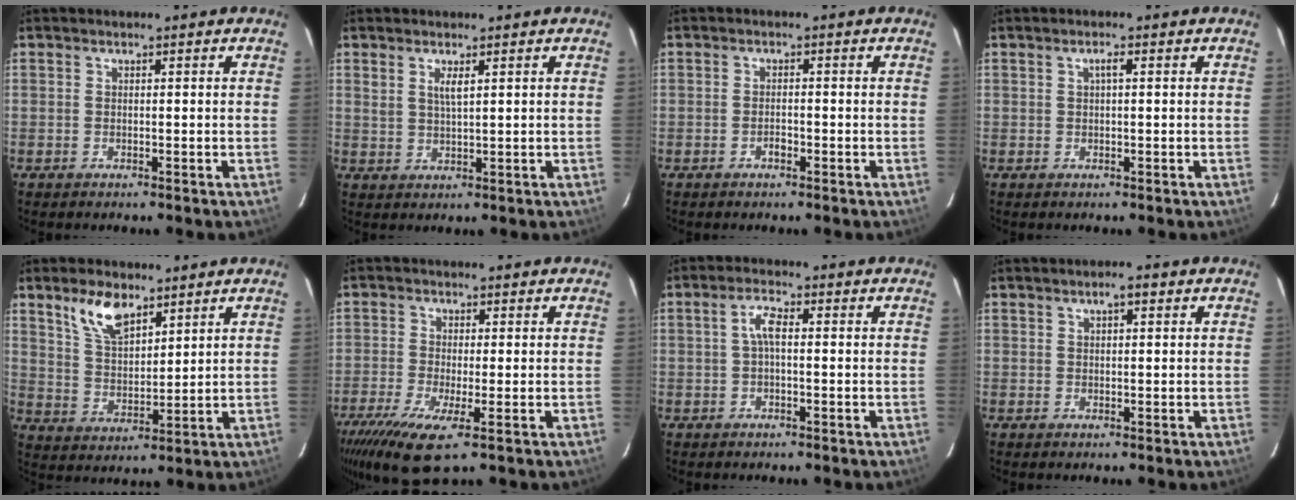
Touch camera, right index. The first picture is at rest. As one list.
[{"total": 2.3, "force": [1.2, 0.5, 2.0], "torque": [-0.036, -0.001, 0.022]}, {"total": 1.4, "force": [-1.0, 0.6, 0.8], "torque": [-0.016, 0.003, -0.017]}, {"total": 1.2, "force": [0.3, 0.2, 1.1], "torque": [-0.021, 0.006, 0.004]}, {"total": 8.7, "force": [5.7, 4.0, 5.3], "torque": [-0.095, 0.010, 0.116]}, {"total": 9.3, "force": [-4.4, 2.0, 7.9], "torque": [-0.178, -0.033, -0.083]}, {"total": 3.1, "force": [0.0, 1.0, 2.9], "torque": [-0.059, 0.010, 0.001]}, {"total": 1.9, "force": [1.0, 0.6, 1.6], "torque": [-0.028, 0.009, 0.016]}]